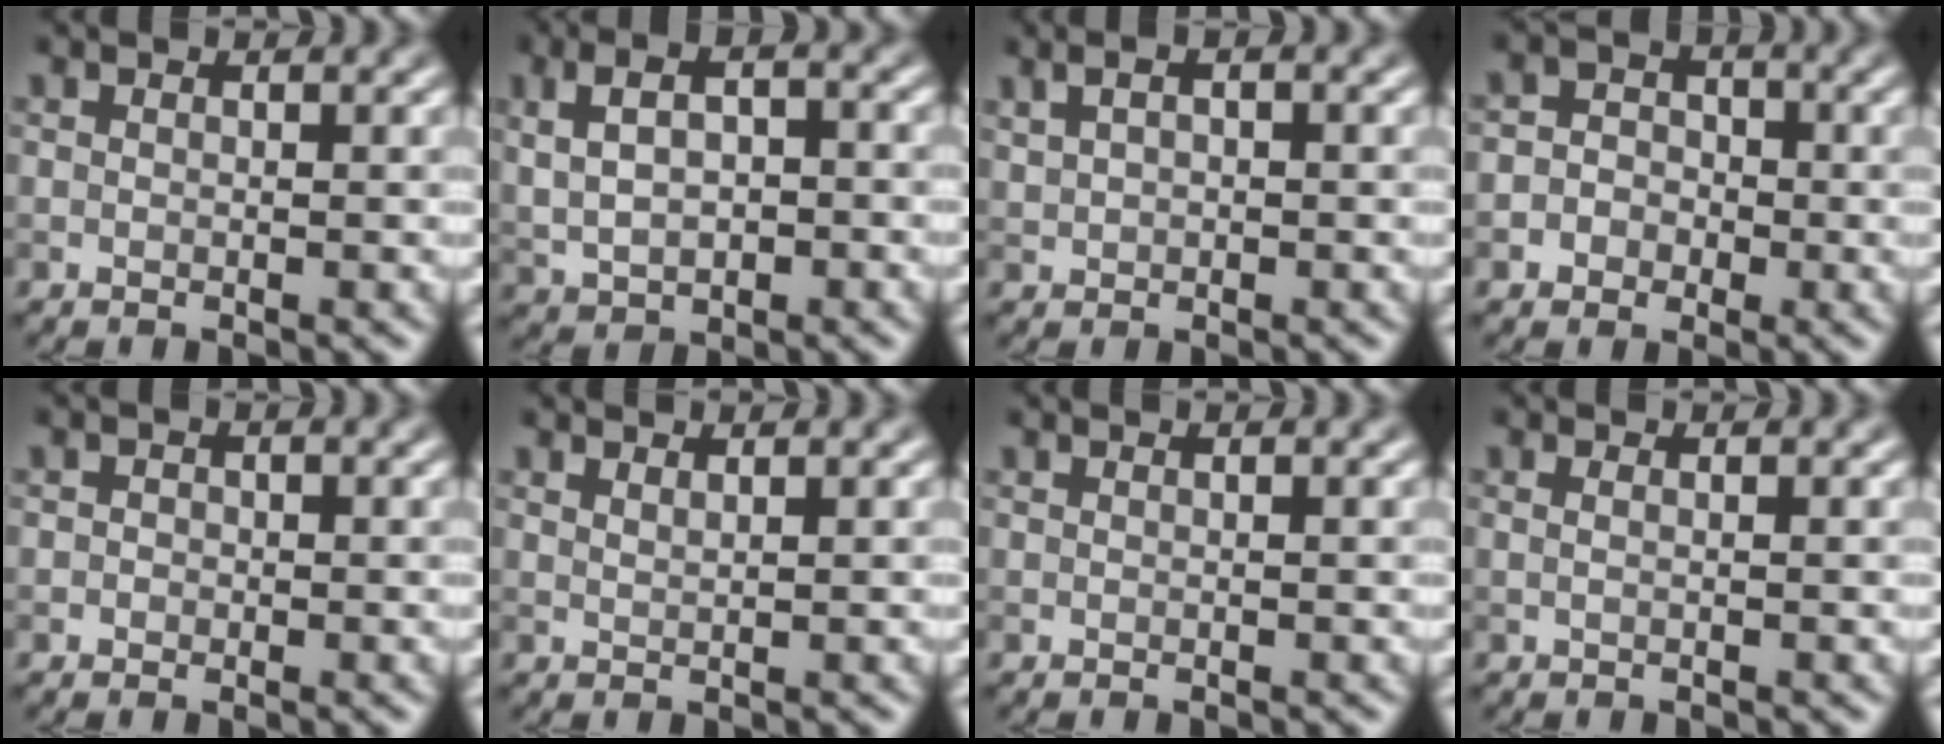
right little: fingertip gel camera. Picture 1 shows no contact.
{"total": 4.7, "force": [0.8, 2.8, 3.8], "torque": [-0.076, 0.012, 0.026]}
{"total": 2.1, "force": [1.1, 1.1, 1.4], "torque": [-0.028, 0.011, 0.017]}
{"total": 3.5, "force": [-0.8, 3.2, 1.0], "torque": [0.019, 0.018, -0.035]}
{"total": 0.8, "force": [0.0, 0.7, 0.2], "torque": [0.008, 0.002, -0.008]}
{"total": 0.7, "force": [0.7, -0.2, 0.2], "torque": [-0.005, 0.001, 0.015]}
{"total": 0.0}
{"total": 0.6, "force": [0.3, 0.0, 0.4], "torque": [-0.007, -0.007, 0.005]}